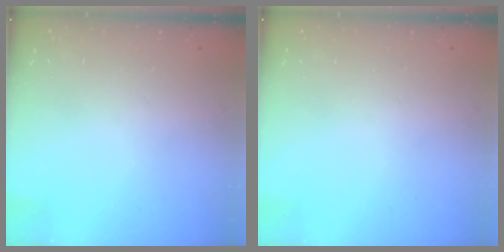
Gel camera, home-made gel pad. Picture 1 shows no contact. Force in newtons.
{"total": 0.0}